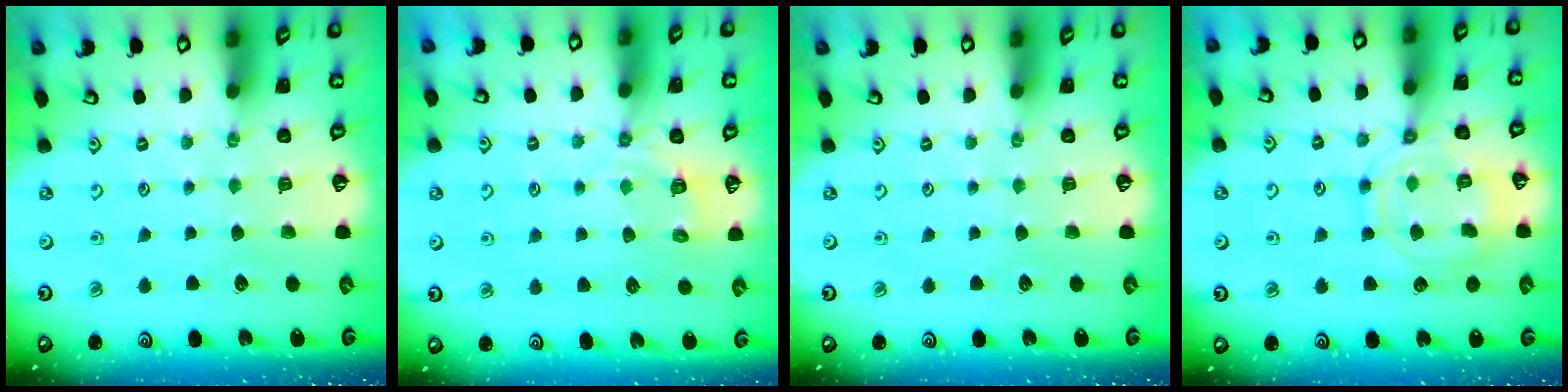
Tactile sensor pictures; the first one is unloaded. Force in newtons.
{"total": 4.1, "press": 3.8, "slide": 1.5}
{"total": 0.0}
{"total": 11.6, "press": 11.5, "slide": 0.9}